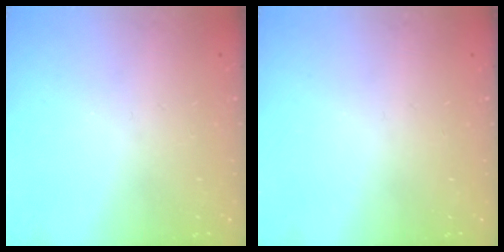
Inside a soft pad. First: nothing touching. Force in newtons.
{"total": 0.0}